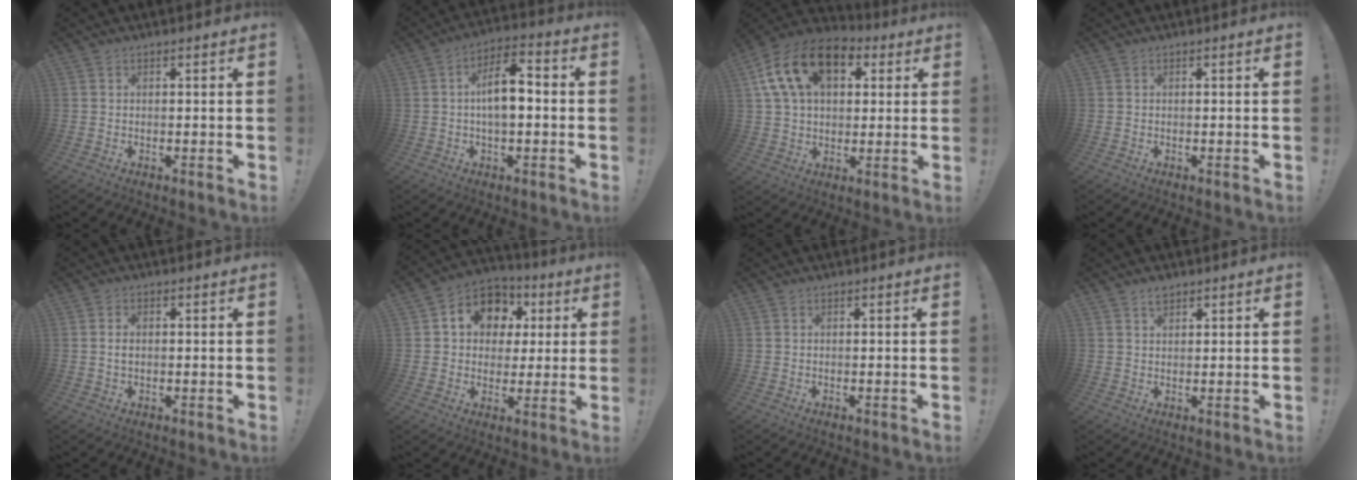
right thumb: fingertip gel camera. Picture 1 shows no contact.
{"total": 10.6, "force": [-0.1, 5.1, 9.3], "torque": [-0.138, 0.006, -0.003]}
{"total": 19.1, "force": [8.0, 11.9, 12.7], "torque": [-0.222, -0.017, 0.145]}
{"total": 0.0}
{"total": 1.6, "force": [-0.1, 1.1, 1.1], "torque": [-0.025, 0.008, -0.002]}
{"total": 11.2, "force": [3.4, 9.5, 4.7], "torque": [-0.069, -0.014, 0.070]}
{"total": 0.0}
{"total": 2.2, "force": [1.6, 1.2, 0.9], "torque": [-0.007, -0.007, 0.028]}